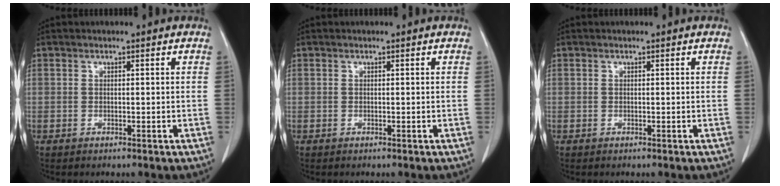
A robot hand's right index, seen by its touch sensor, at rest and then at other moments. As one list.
[{"total": 0.0}, {"total": 0.0}]